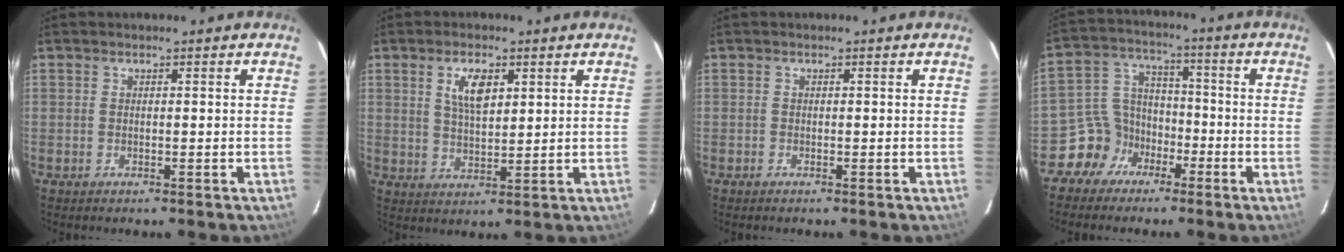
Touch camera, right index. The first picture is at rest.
{"total": 6.0, "force": [2.5, 2.7, 4.8], "torque": [-0.085, 0.005, 0.050]}
{"total": 0.0}
{"total": 8.2, "force": [-5.2, 6.2, 0.7], "torque": [-0.024, 0.036, -0.102]}